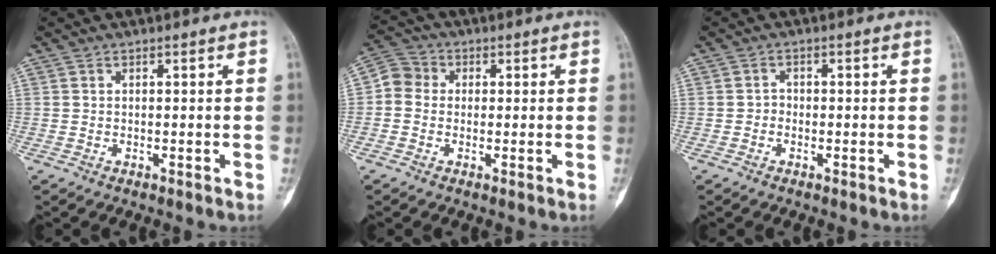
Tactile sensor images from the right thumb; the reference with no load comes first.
{"total": 5.0, "force": [-0.1, 4.5, 2.0], "torque": [-0.023, 0.012, -0.015]}
{"total": 1.2, "force": [-0.5, 1.0, 0.4], "torque": [0.006, 0.006, -0.014]}